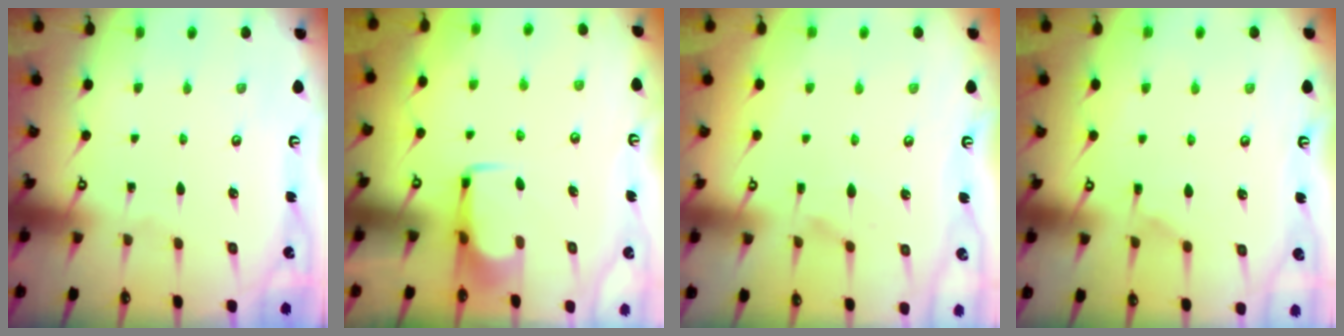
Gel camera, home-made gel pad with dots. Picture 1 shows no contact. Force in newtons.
{"total": 1.7, "press": 1.6, "slide": 0.5}
{"total": 1.7, "press": 1.2, "slide": 1.2}
{"total": 6.0, "press": 5.9, "slide": 0.7}